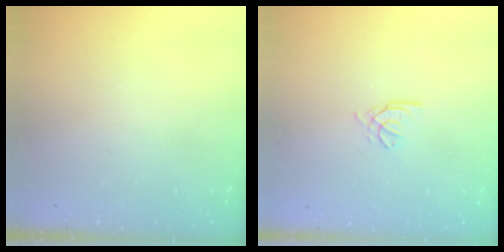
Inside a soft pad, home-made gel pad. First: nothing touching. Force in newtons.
{"total": 2.6, "press": 2.6, "slide": 0.3}